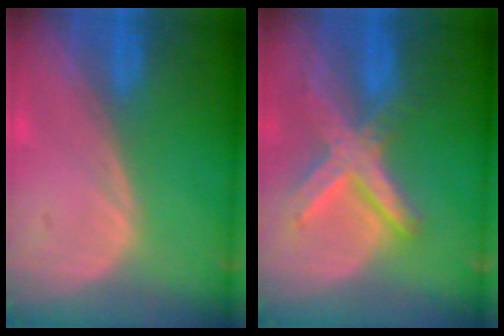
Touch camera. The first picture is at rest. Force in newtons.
{"total": 8.4, "press": 7.2, "slide": 4.4}